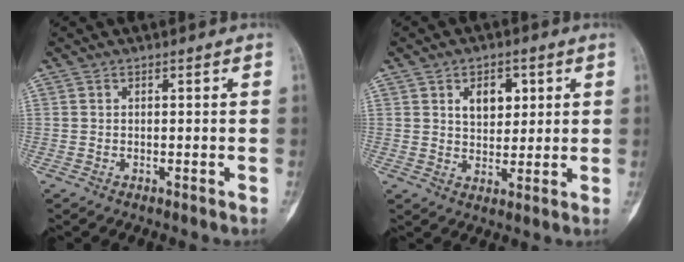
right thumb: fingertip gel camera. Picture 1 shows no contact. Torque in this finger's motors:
{"motor_torque": [0.97, 0.86, 0.78, 0.06, 0.04]}